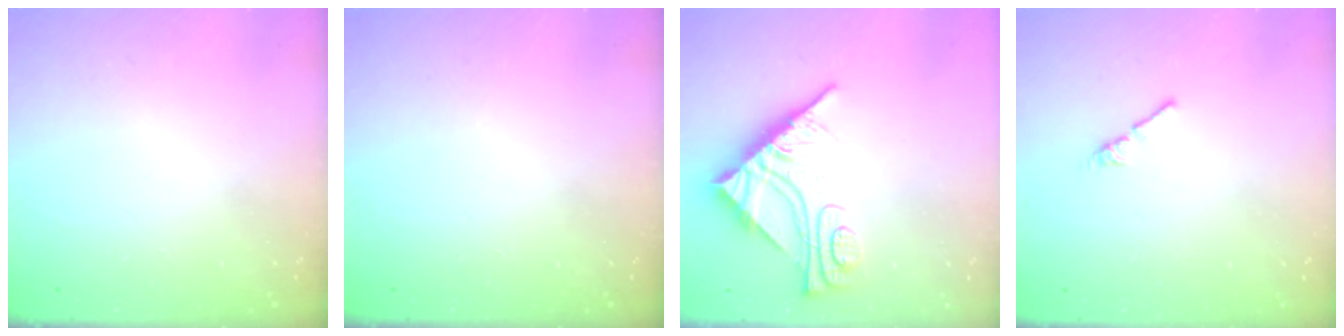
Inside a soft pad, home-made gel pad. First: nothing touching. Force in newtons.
{"total": 0.0}
{"total": 10.6, "press": 10.5, "slide": 1.0}
{"total": 2.7, "press": 2.6, "slide": 0.8}